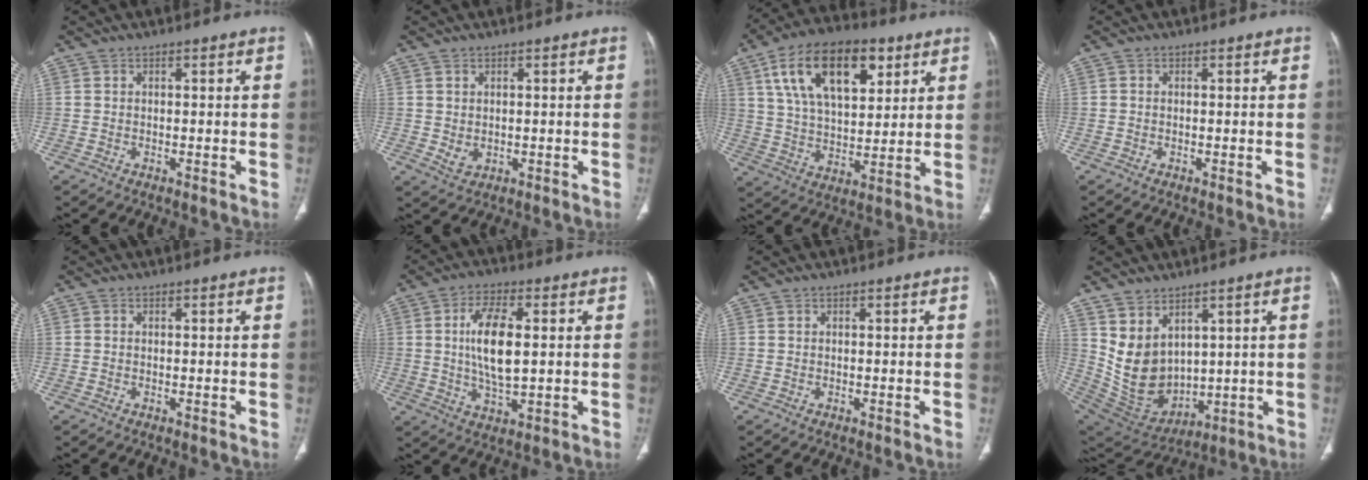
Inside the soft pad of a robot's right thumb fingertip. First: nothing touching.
{"total": 2.5, "force": [0.1, 1.9, 1.6], "torque": [-0.027, -0.007, 0.013]}
{"total": 20.5, "force": [9.0, 10.8, 15.0], "torque": [-0.227, -0.016, 0.156]}
{"total": 0.0}
{"total": 0.0}
{"total": 10.7, "force": [1.1, 4.5, 9.6], "torque": [-0.180, -0.007, 0.022]}
{"total": 0.0}
{"total": 12.1, "force": [4.1, 8.3, 7.7], "torque": [-0.122, -0.029, 0.116]}